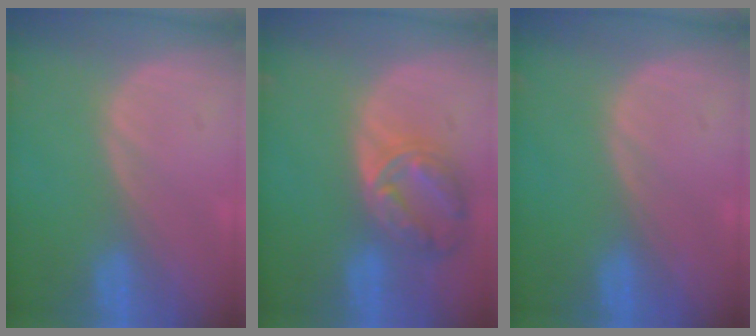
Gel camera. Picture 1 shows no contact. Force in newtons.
{"total": 8.3, "press": 7.1, "slide": 4.2}
{"total": 0.0}